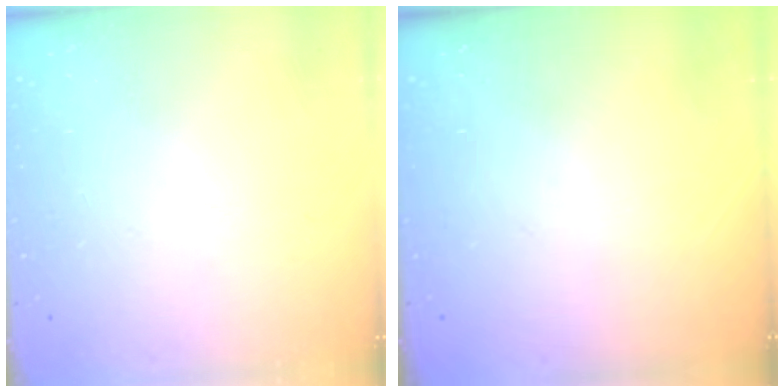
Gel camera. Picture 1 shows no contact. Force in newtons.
{"total": 0.0}